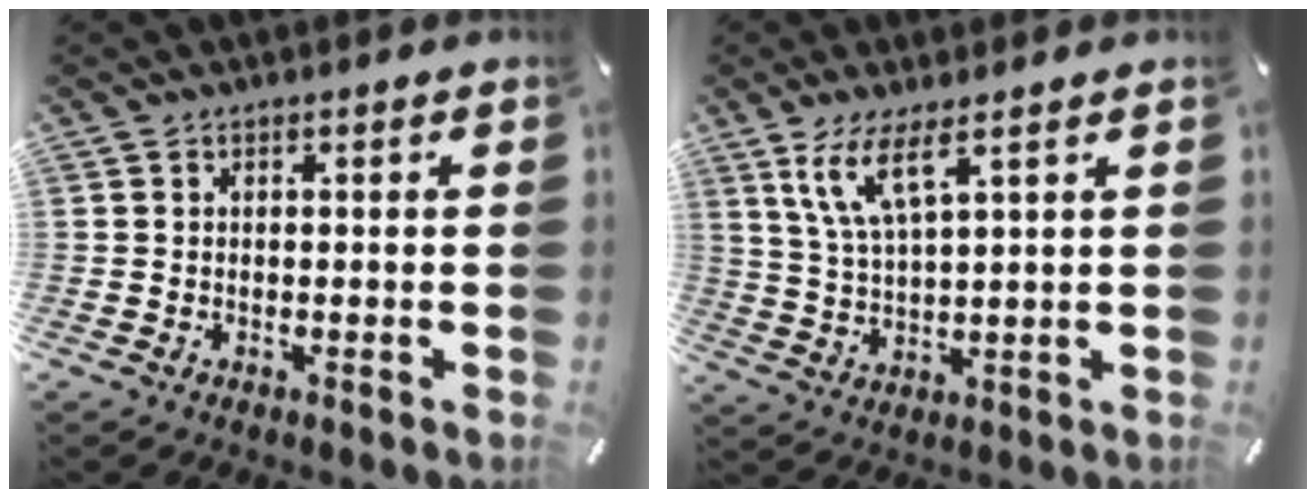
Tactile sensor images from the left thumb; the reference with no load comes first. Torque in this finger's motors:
{"motor_torque": [0.83, 0.66, 0.89, -0.95, 0.23]}